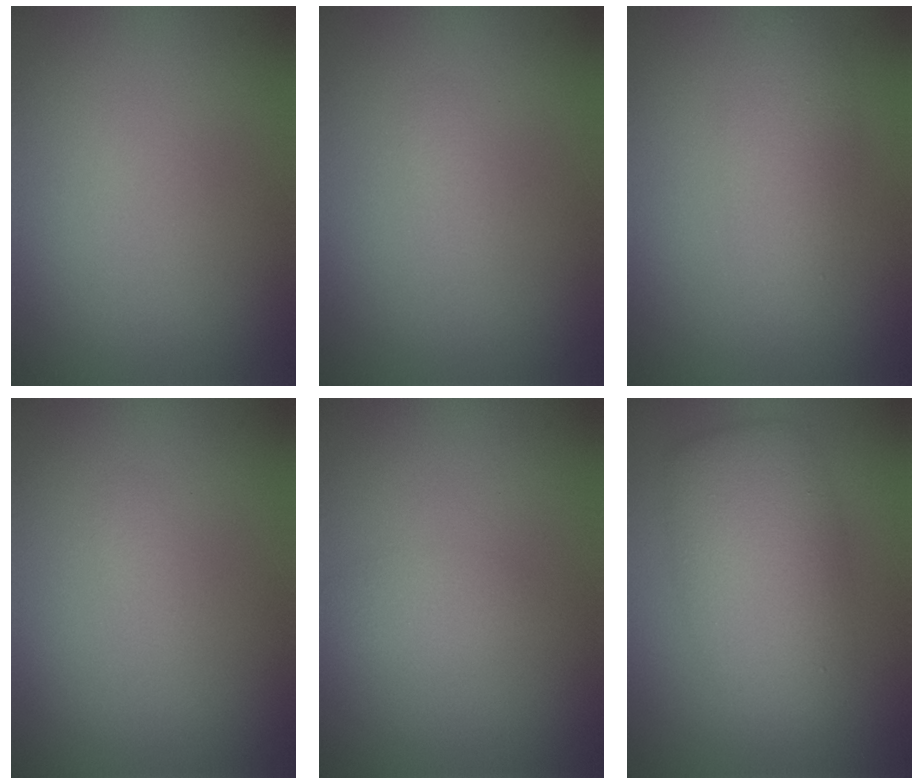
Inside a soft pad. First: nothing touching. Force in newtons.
{"total": 0.5, "press": 0.5, "slide": 0.0}
{"total": 2.9, "press": 2.9, "slide": 0.1}
{"total": 0.5, "press": 0.5, "slide": 0.0}
{"total": 1.2, "press": 1.2, "slide": 0.0}
{"total": 6.7, "press": 6.7, "slide": 0.0}